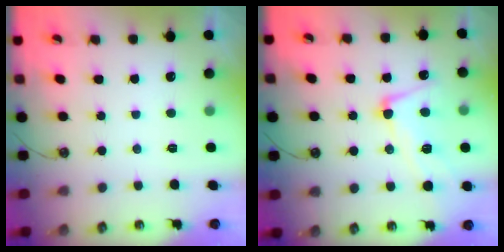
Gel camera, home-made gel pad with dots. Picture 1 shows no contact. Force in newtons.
{"total": 5.8, "press": 5.7, "slide": 1.2}